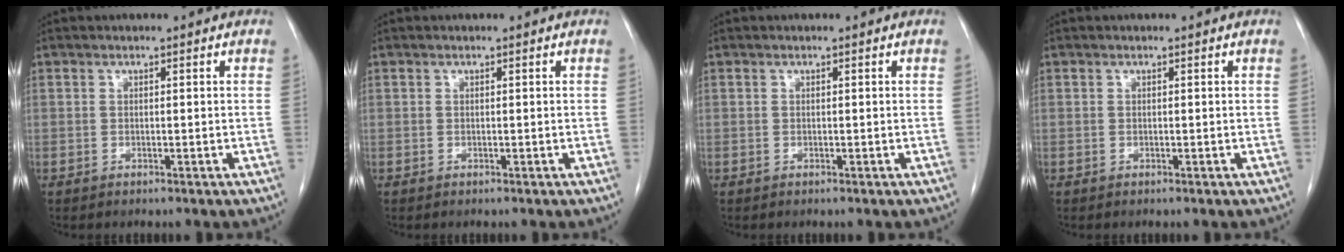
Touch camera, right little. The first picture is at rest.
{"total": 0.0}
{"total": 0.0}
{"total": 0.0}